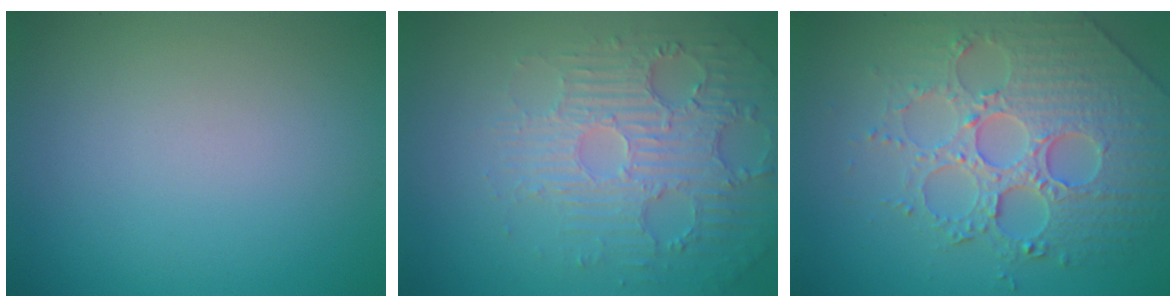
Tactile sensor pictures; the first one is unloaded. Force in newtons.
{"total": 4.3, "press": 3.8, "slide": 2.1}
{"total": 6.3, "press": 5.6, "slide": 3.0}